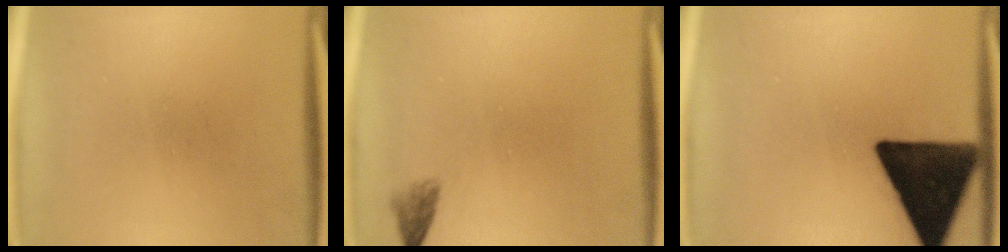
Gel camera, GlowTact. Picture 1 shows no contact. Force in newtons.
{"total": 1.5}
{"total": 17.8}